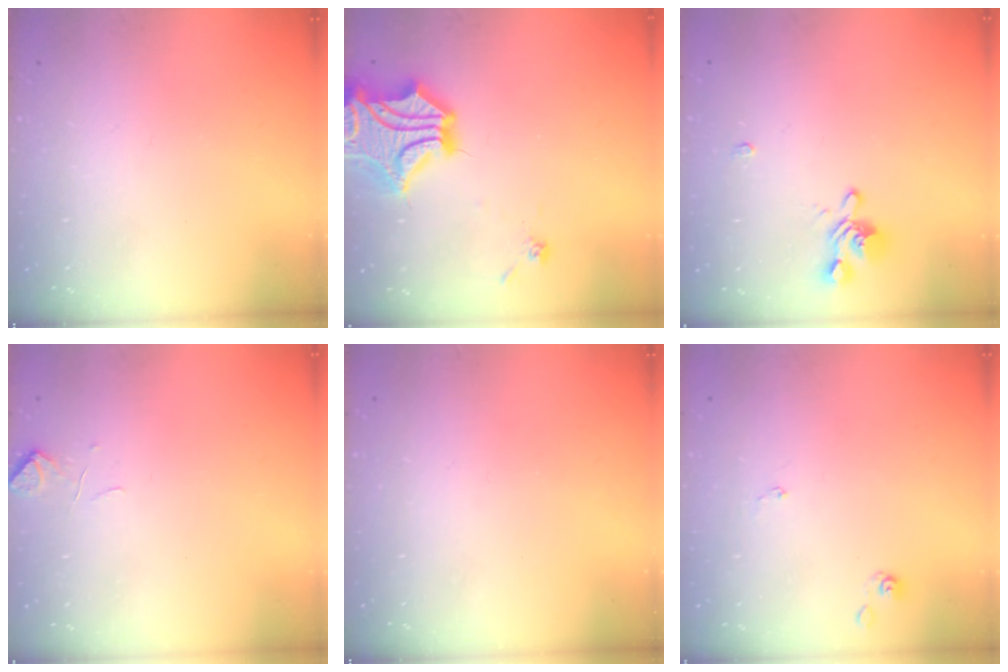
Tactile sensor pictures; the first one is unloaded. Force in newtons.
{"total": 5.4, "press": 5.0, "slide": 1.9}
{"total": 2.9, "press": 2.7, "slide": 1.0}
{"total": 0.8, "press": 0.2, "slide": 0.7}
{"total": 0.0}
{"total": 0.0}